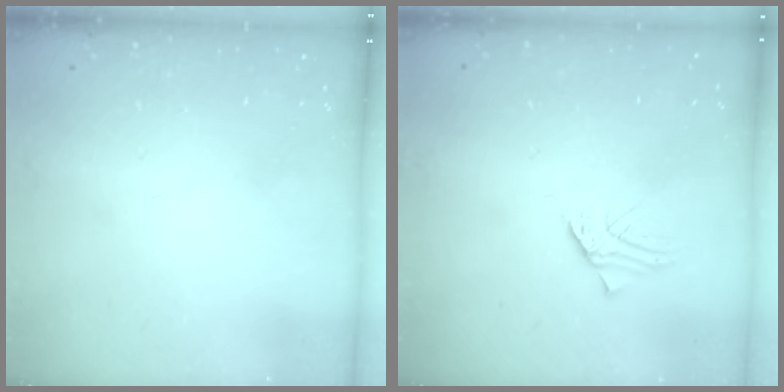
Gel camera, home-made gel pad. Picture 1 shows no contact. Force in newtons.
{"total": 1.2, "press": 1.2, "slide": 0.1}